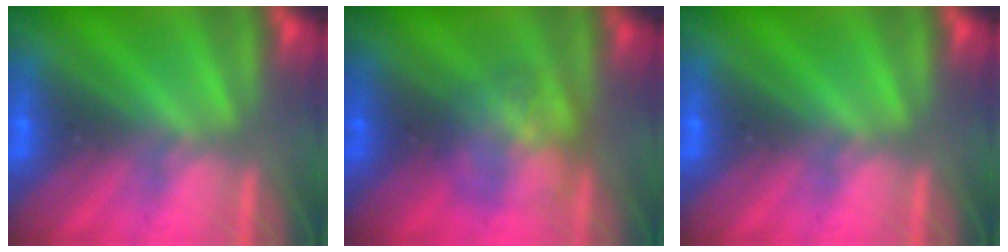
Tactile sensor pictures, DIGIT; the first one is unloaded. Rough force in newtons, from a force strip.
{"total": 2.9}
{"total": 0.0}